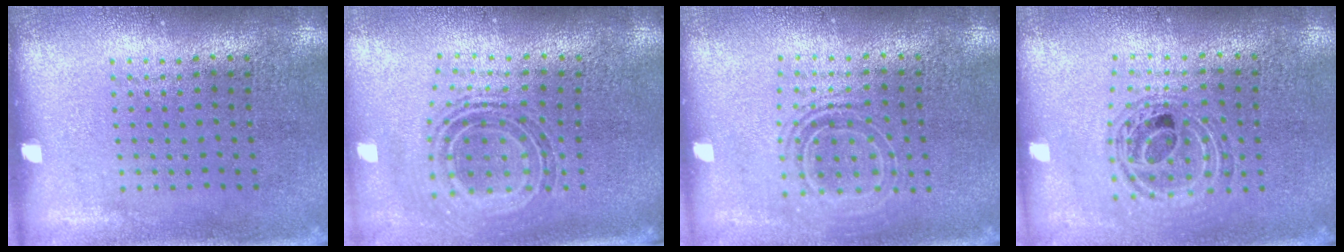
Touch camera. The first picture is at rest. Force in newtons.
{"total": 0.9, "press": 0.8, "slide": 0.5}
{"total": 1.6, "press": 1.2, "slide": 1.0}
{"total": 0.9, "press": 0.9, "slide": 0.2}